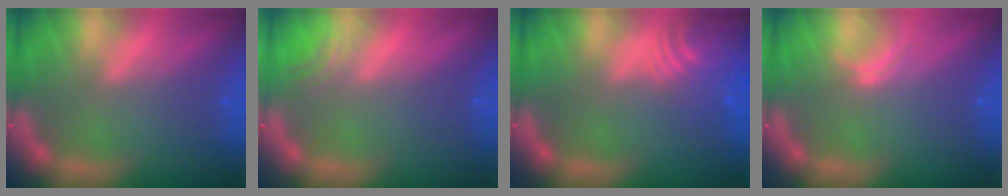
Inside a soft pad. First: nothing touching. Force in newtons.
{"total": 1.5}
{"total": 6.5}
{"total": 1.0}